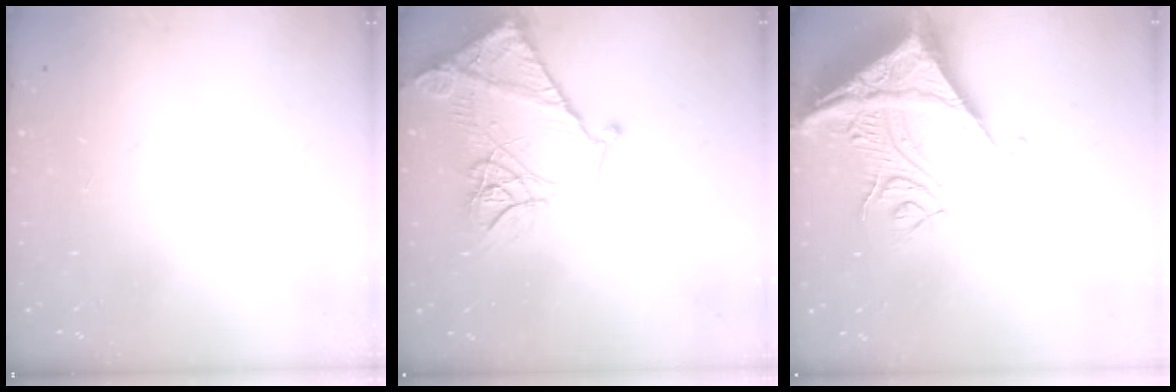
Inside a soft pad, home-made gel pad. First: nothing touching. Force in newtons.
{"total": 19.3, "press": 19.2, "slide": 2.1}
{"total": 18.3, "press": 18.1, "slide": 2.4}